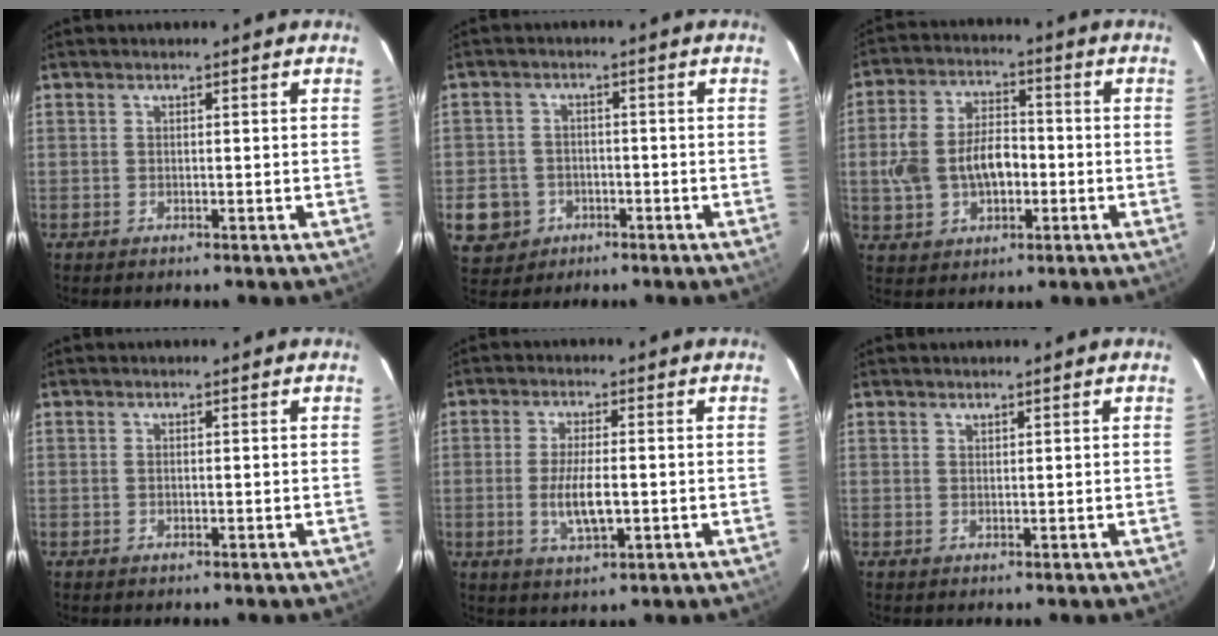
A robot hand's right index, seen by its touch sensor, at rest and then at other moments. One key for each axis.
{"total": 8.0, "fx": -2.8, "fy": 7.1, "fz": 2.2, "tx": -0.073, "ty": 0.019, "tz": -0.036}
{"total": 11.6, "fx": -1.7, "fy": 7.6, "fz": 8.6, "tx": -0.183, "ty": 0.018, "tz": -0.022}
{"total": 0.0}
{"total": 6.9, "fx": -1.2, "fy": 2.1, "fz": 6.5, "tx": -0.128, "ty": -0.008, "tz": -0.020}
{"total": 0.6, "fx": 0.6, "fy": 0.2, "fz": 0.0, "tx": 0.000, "ty": 0.001, "tz": 0.012}